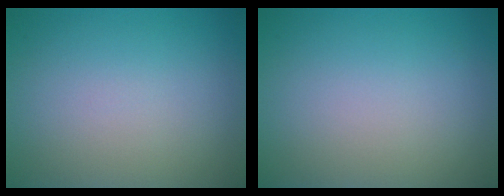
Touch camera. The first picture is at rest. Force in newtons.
{"total": 0.0}